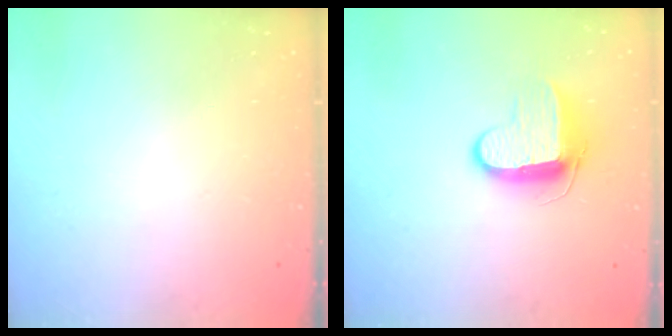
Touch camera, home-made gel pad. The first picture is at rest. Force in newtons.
{"total": 9.9, "press": 9.8, "slide": 0.5}